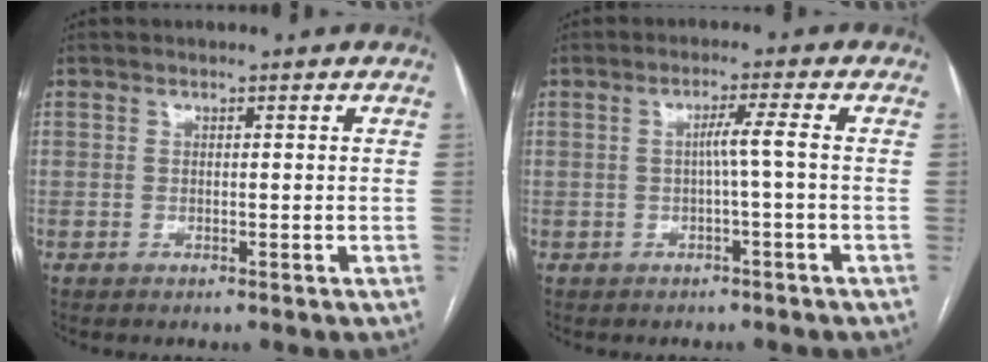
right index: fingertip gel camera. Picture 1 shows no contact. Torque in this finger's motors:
{"motor_torque": [0.57, -0.03, 0.31, 0.07]}